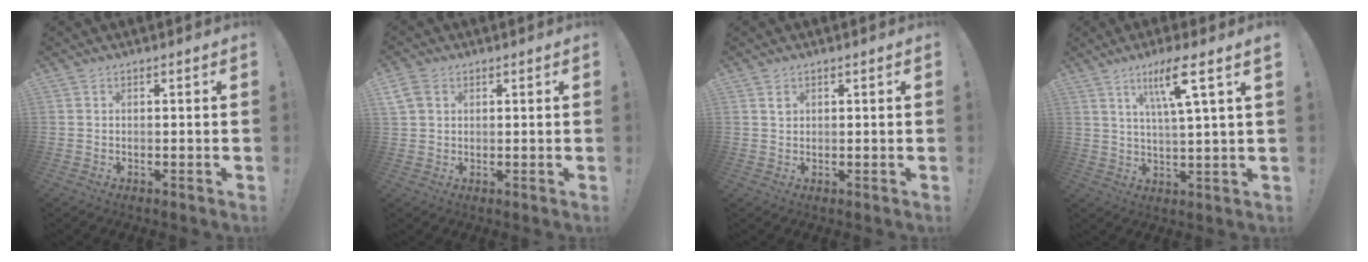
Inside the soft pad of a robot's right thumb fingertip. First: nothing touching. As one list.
[{"total": 5.1, "force": [2.2, 3.7, 2.7], "torque": [-0.053, 0.004, 0.048]}, {"total": 1.2, "force": [0.7, 1.0, 0.4], "torque": [0.004, -0.003, 0.010]}, {"total": 10.2, "force": [5.1, 0.1, 8.8], "torque": [-0.150, -0.012, 0.073]}]